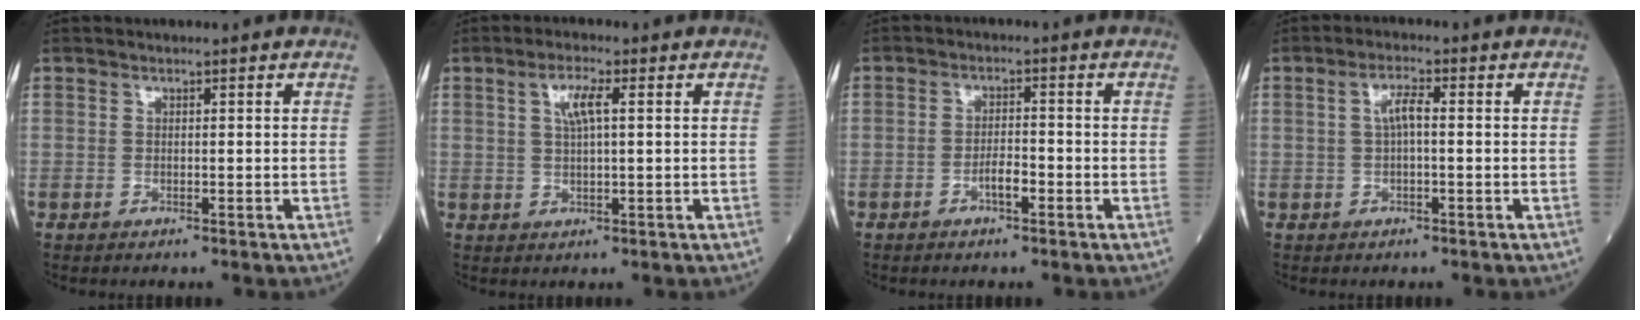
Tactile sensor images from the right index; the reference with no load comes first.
{"total": 3.8, "force": [1.3, 0.8, 3.5], "torque": [-0.069, 0.007, 0.023]}
{"total": 2.6, "force": [-1.4, 0.7, 2.2], "torque": [-0.033, 0.004, -0.024]}
{"total": 2.9, "force": [0.2, 0.7, 2.8], "torque": [-0.057, 0.012, 0.004]}